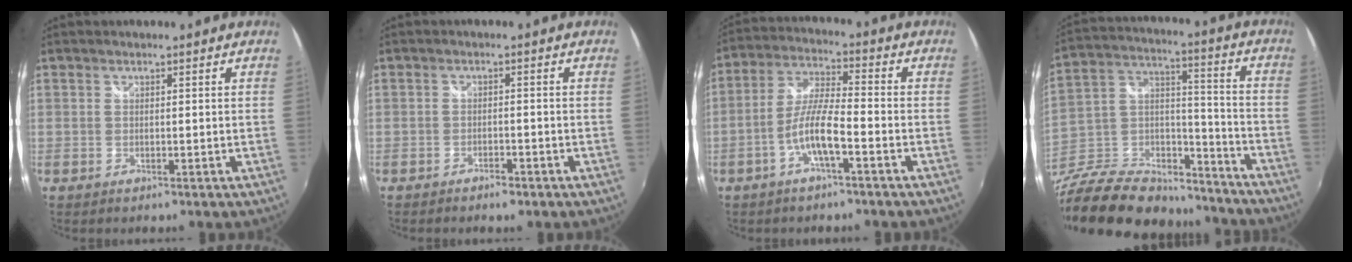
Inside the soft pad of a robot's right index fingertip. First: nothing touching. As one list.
[{"total": 2.3, "force": [-1.8, 0.9, 1.1], "torque": [-0.027, -0.002, -0.032]}, {"total": 7.7, "force": [-3.5, 1.1, 6.8], "torque": [-0.145, 0.005, -0.066]}, {"total": 29.5, "force": [-22.7, 13.0, 13.7], "torque": [-0.300, 0.033, -0.349]}]